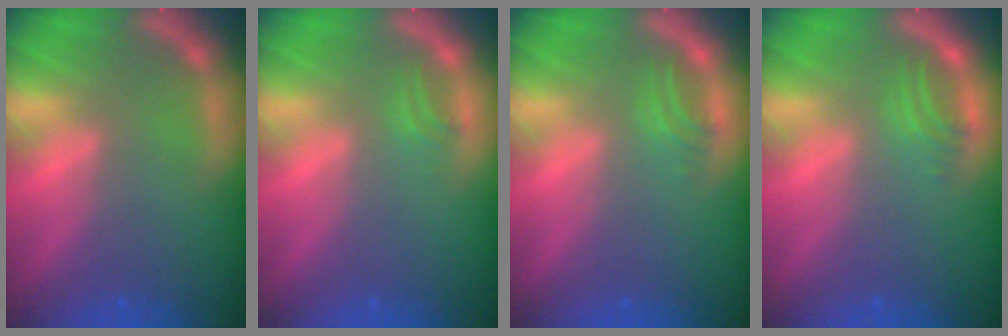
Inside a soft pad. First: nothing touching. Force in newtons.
{"total": 0.9}
{"total": 1.5}
{"total": 2.0}